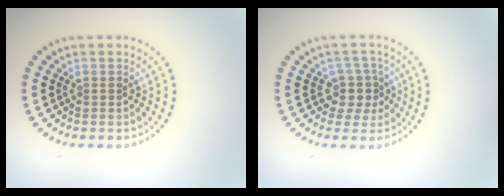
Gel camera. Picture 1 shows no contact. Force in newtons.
{"total": 2.5, "press": 2.0, "slide": 1.6}